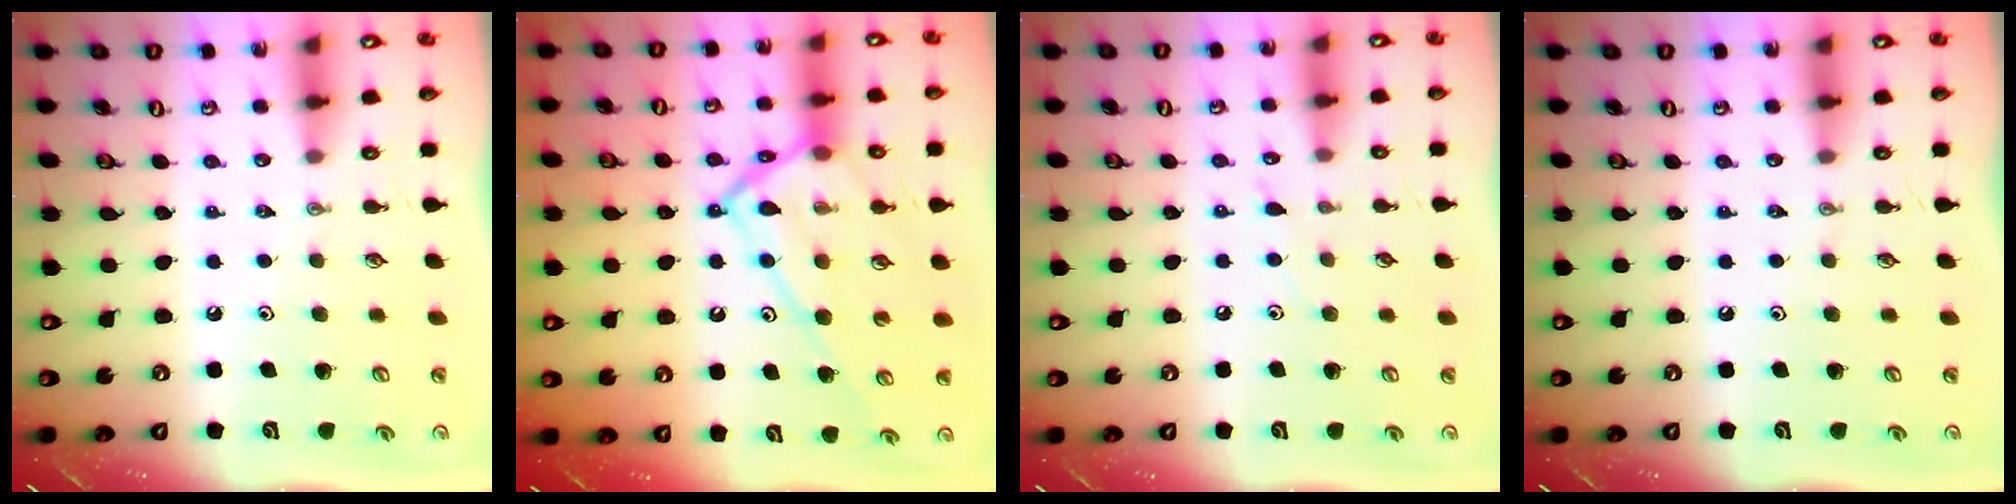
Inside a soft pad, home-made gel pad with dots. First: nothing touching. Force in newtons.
{"total": 16.9, "press": 16.8, "slide": 1.3}
{"total": 4.7, "press": 4.6, "slide": 0.5}
{"total": 0.0}